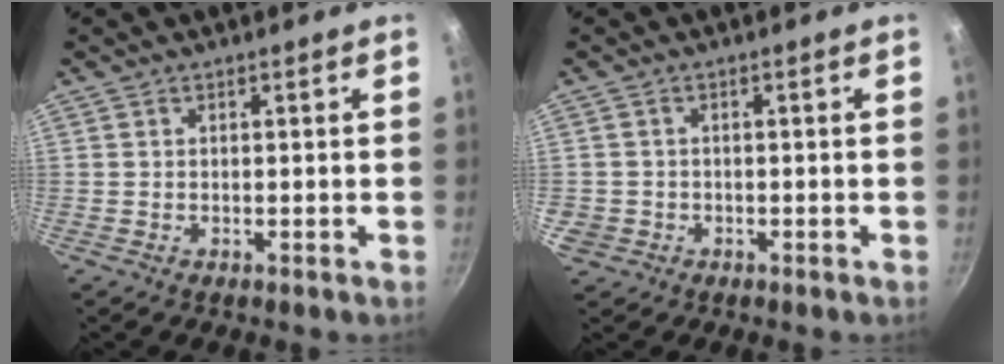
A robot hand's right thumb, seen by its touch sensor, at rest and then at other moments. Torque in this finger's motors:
{"motor_torque": [-0.13, 0.23, 0.31, 0.15, 0.01]}